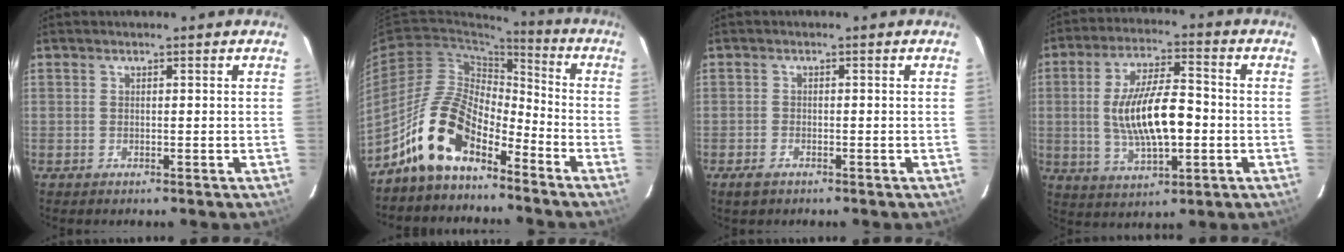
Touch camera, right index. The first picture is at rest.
{"total": 13.5, "force": [-9.3, 5.8, 7.9], "torque": [-0.153, 0.019, -0.184]}
{"total": 2.2, "force": [-1.6, 1.1, 1.0], "torque": [-0.025, -0.004, -0.030]}
{"total": 13.9, "force": [-1.3, 5.1, 12.9], "torque": [-0.245, -0.001, -0.015]}